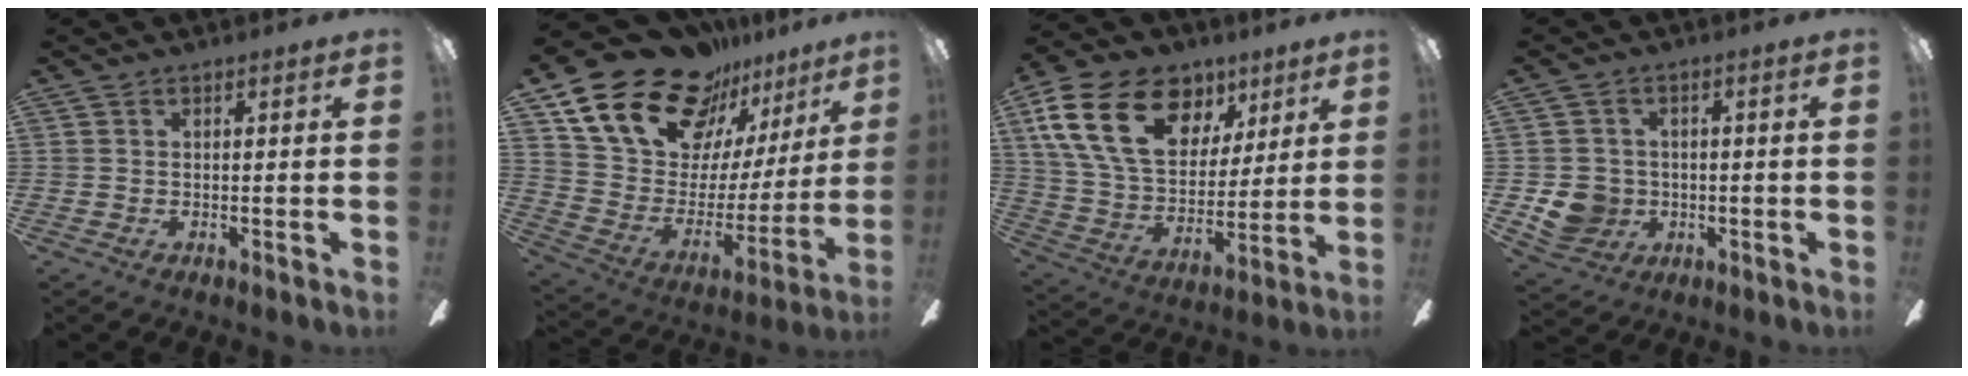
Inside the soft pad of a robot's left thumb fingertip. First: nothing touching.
{"total": 24.8, "force": [17.9, 13.4, 10.7], "torque": [-0.184, -0.116, 0.336]}
{"total": 23.3, "force": [10.5, 15.3, 14.1], "torque": [-0.256, -0.034, 0.188]}
{"total": 7.0, "force": [-0.9, 6.6, 2.1], "torque": [-0.049, 0.007, -0.012]}